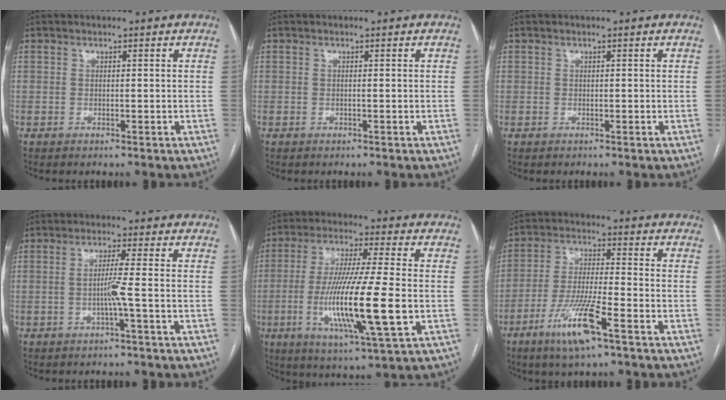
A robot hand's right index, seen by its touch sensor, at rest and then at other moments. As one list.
[{"total": 0.0}, {"total": 0.8, "force": [-0.5, 0.6, -0.2], "torque": [-0.001, 0.004, -0.011]}, {"total": 3.5, "force": [-1.0, -1.1, 3.2], "torque": [-0.060, -0.001, -0.018]}, {"total": 16.5, "force": [-3.3, 0.7, 16.2], "torque": [-0.313, -0.022, -0.061]}, {"total": 10.7, "force": [-6.0, 0.8, 8.9], "torque": [-0.177, -0.017, -0.111]}]